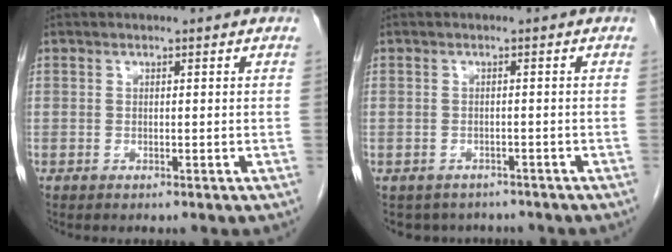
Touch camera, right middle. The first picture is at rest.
{"total": 5.0, "force": [-4.3, 2.6, 0.2], "torque": [0.003, 0.003, -0.053]}